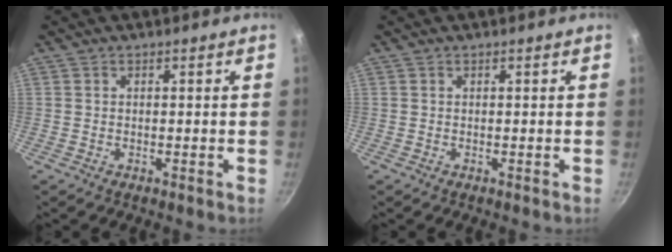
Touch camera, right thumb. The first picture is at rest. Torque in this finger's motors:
{"motor_torque": [-0.01, 0.01, 0.00, 0.00, 0.00]}